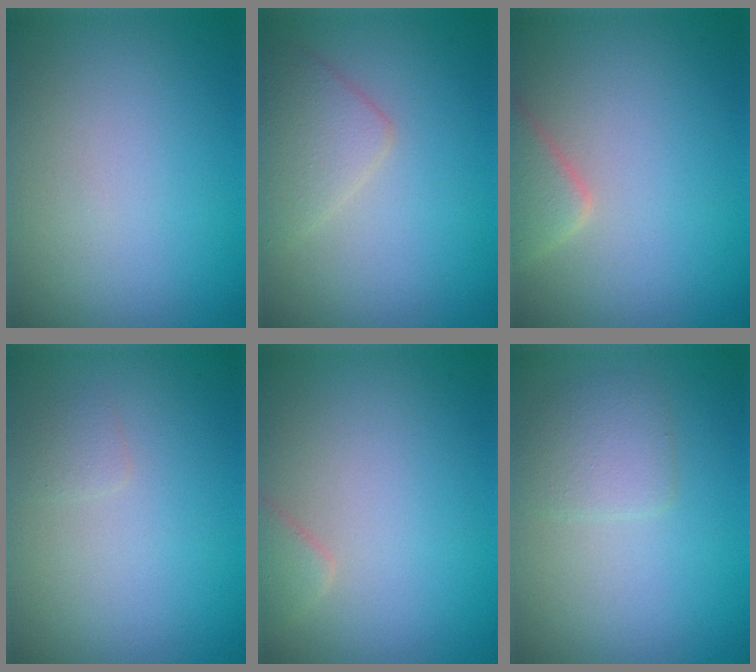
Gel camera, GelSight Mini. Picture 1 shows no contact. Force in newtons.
{"total": 2.8, "press": 2.8, "slide": 0.1}
{"total": 2.8, "press": 2.7, "slide": 0.1}
{"total": 0.8, "press": 0.8, "slide": 0.1}
{"total": 1.4, "press": 1.4, "slide": 0.1}
{"total": 2.2, "press": 2.2, "slide": 0.1}